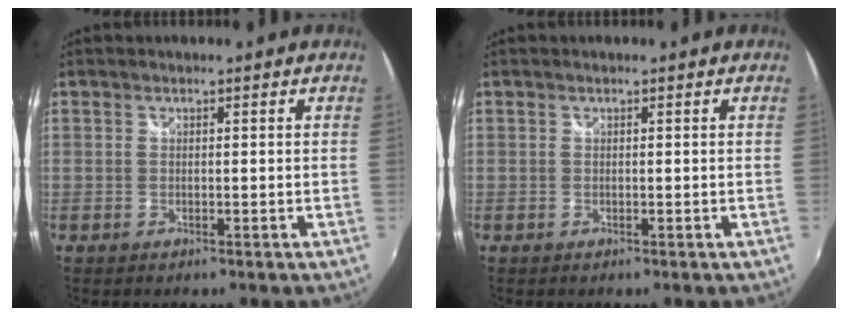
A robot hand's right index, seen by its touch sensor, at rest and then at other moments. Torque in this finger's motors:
{"motor_torque": [-0.01, 0.01, 0.00, 0.00]}